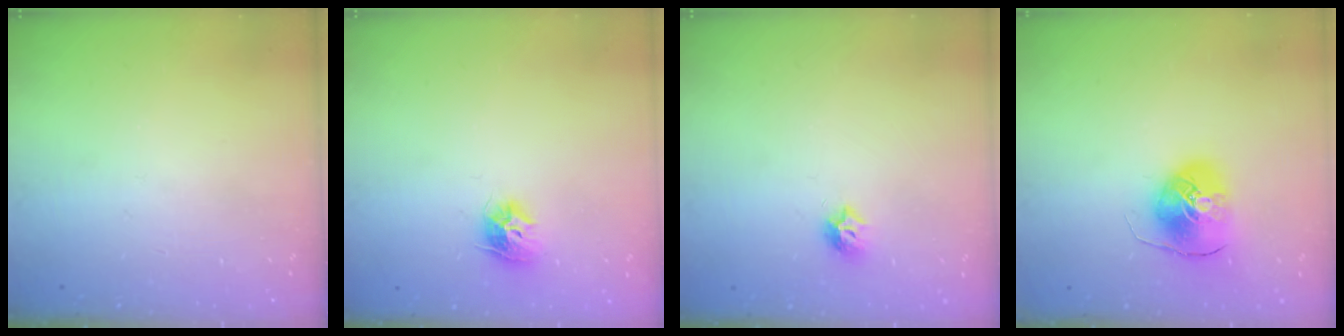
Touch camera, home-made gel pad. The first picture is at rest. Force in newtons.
{"total": 9.3, "press": 9.3, "slide": 0.2}
{"total": 6.4, "press": 6.4, "slide": 0.3}
{"total": 9.3, "press": 9.2, "slide": 1.0}